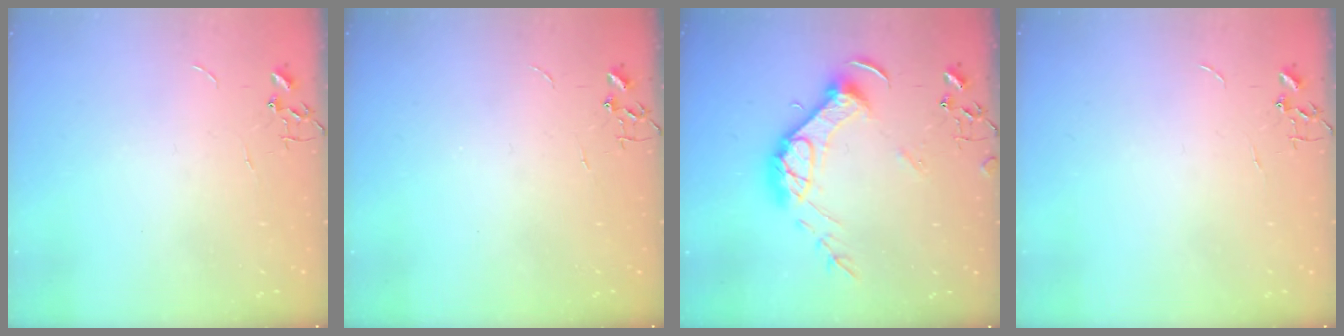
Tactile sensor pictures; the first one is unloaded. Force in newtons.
{"total": 0.0}
{"total": 15.8, "press": 15.7, "slide": 1.6}
{"total": 0.0}